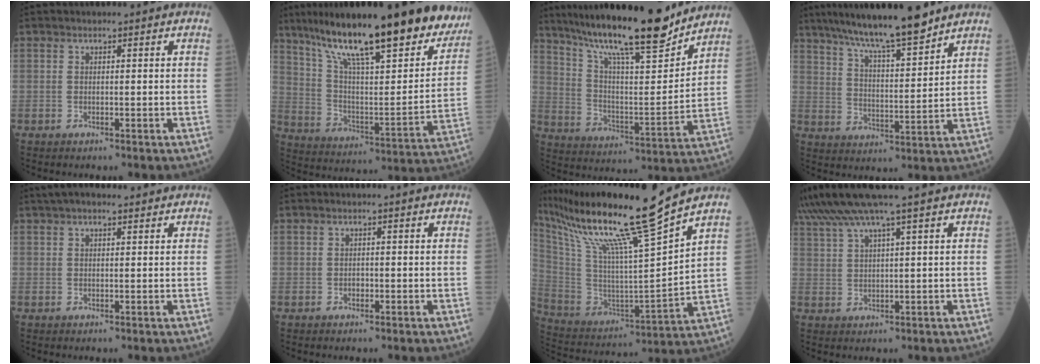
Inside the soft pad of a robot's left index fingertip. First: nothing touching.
{"total": 28.6, "force": [22.1, 5.3, 17.5], "torque": [-0.275, -0.005, 0.320]}
{"total": 20.9, "force": [17.5, 1.8, 11.3], "torque": [-0.194, -0.001, 0.285]}
{"total": 14.0, "force": [11.8, 0.8, 7.6], "torque": [-0.126, 0.008, 0.198]}
{"total": 4.9, "force": [3.9, 1.1, 2.8], "torque": [-0.047, 0.035, 0.064]}
{"total": 0.6, "force": [-0.2, 0.4, 0.4], "torque": [-0.007, 0.002, -0.006]}
{"total": 21.7, "force": [16.9, -2.3, 13.3], "torque": [-0.246, -0.030, 0.299]}
{"total": 8.4, "force": [6.5, -1.9, 4.9], "torque": [-0.087, 0.024, 0.117]}